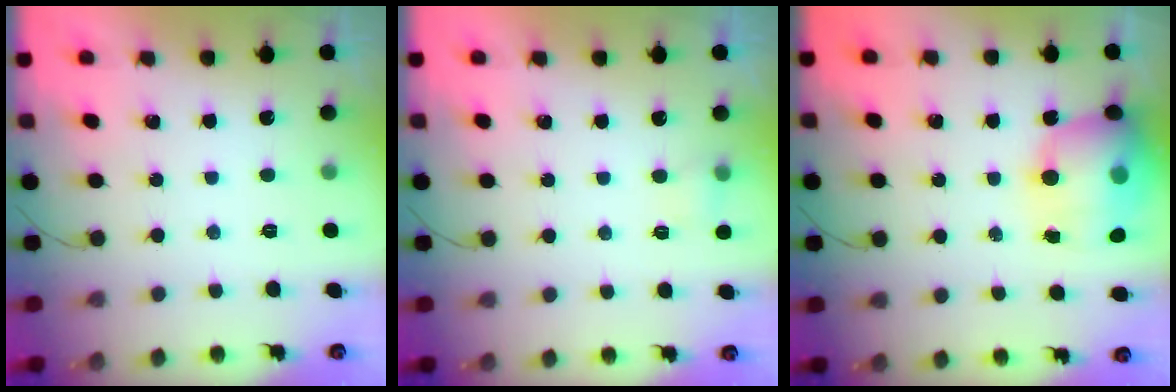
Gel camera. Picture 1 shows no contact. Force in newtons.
{"total": 3.2, "press": 3.0, "slide": 0.9}
{"total": 16.7, "press": 16.2, "slide": 3.9}